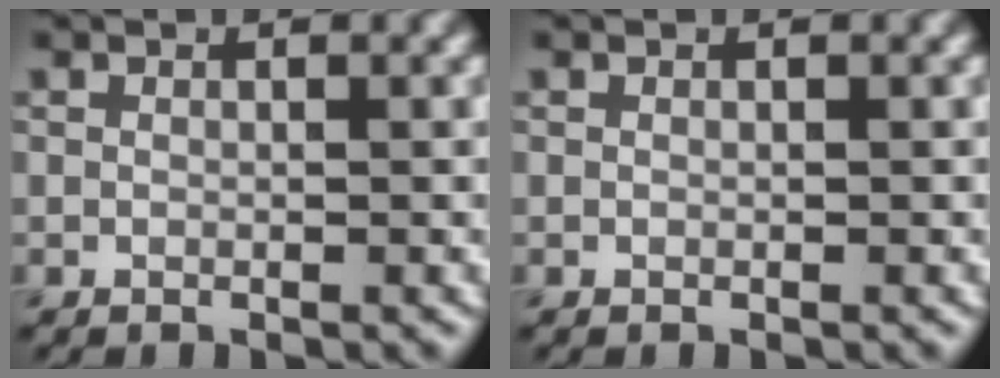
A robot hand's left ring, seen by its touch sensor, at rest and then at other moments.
{"total": 0.0}